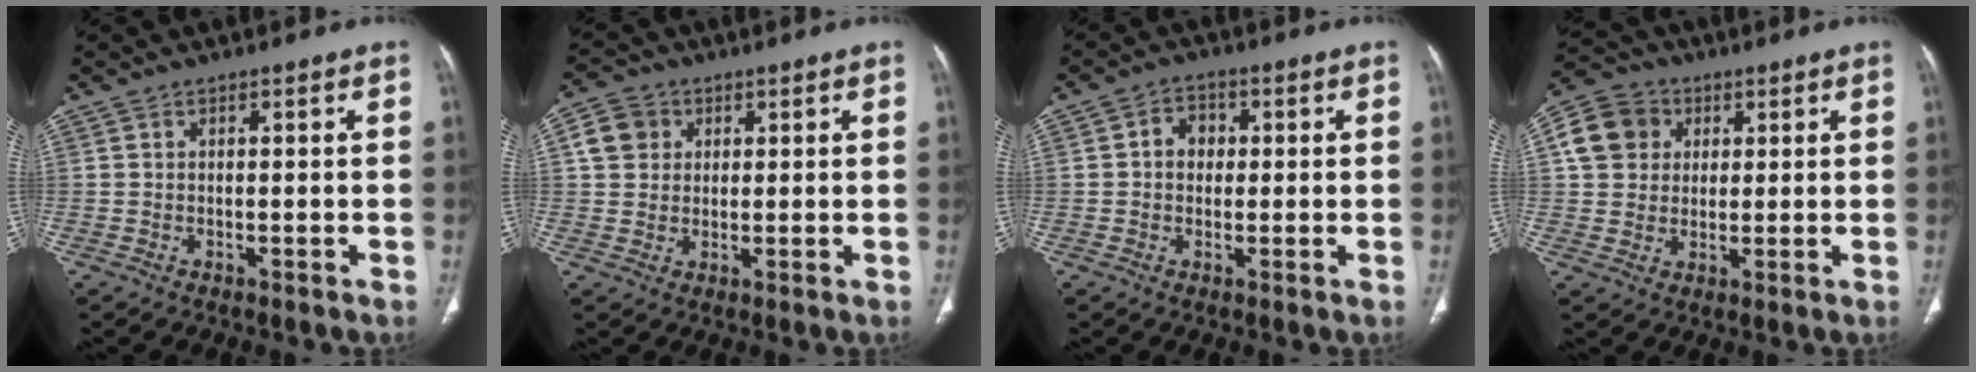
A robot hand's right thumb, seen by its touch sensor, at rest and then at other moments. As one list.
[{"total": 5.9, "force": [1.7, 5.2, 2.2], "torque": [-0.025, 0.004, 0.028]}, {"total": 4.3, "force": [0.4, 3.6, 2.3], "torque": [-0.014, 0.012, -0.001]}, {"total": 9.5, "force": [2.4, 8.4, 3.8], "torque": [-0.058, 0.006, 0.036]}]